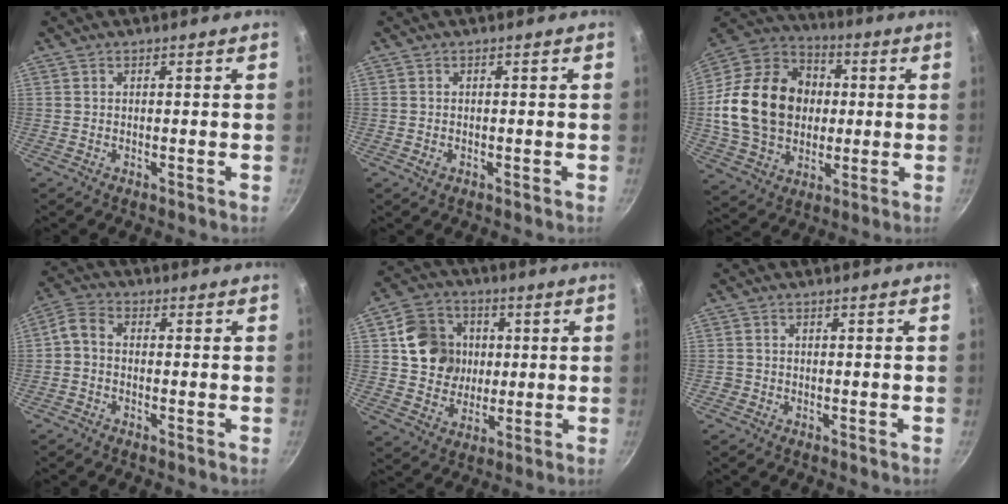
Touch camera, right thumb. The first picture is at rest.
{"total": 1.2, "force": [-0.4, 0.9, 0.7], "torque": [-0.011, 0.001, -0.007]}
{"total": 23.2, "force": [0.8, 18.1, 14.4], "torque": [-0.231, 0.027, 0.017]}
{"total": 3.9, "force": [-1.0, 2.8, 2.5], "torque": [-0.061, 0.024, -0.033]}
{"total": 12.3, "force": [2.1, 10.9, 5.4], "torque": [-0.063, 0.006, 0.036]}
{"total": 0.8, "force": [-0.3, 0.7, 0.1], "torque": [0.000, 0.002, -0.005]}